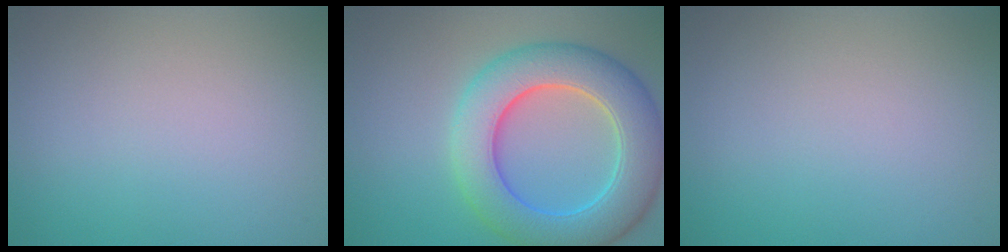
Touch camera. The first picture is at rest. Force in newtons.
{"total": 8.6, "press": 8.6, "slide": 0.3}
{"total": 0.0}